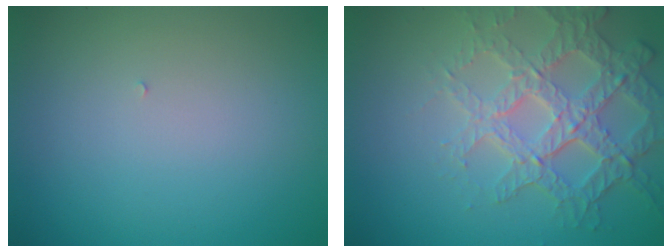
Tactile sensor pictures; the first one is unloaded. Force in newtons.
{"total": 5.0, "press": 4.5, "slide": 2.3}